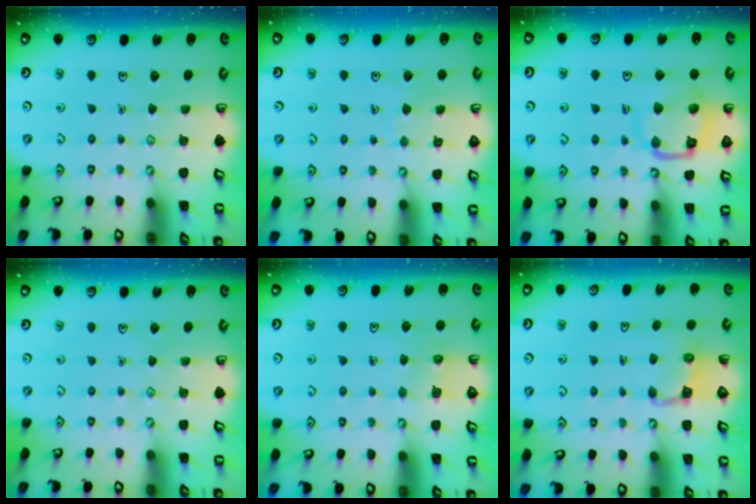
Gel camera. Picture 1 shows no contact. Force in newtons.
{"total": 3.1, "press": 3.0, "slide": 0.3}
{"total": 13.4, "press": 13.3, "slide": 1.4}
{"total": 0.0}
{"total": 4.0, "press": 4.0, "slide": 0.4}
{"total": 3.8, "press": 3.8, "slide": 0.3}